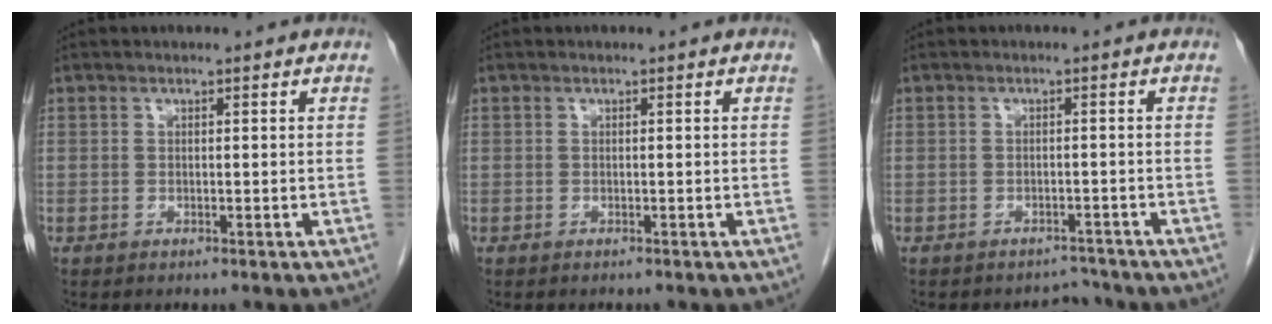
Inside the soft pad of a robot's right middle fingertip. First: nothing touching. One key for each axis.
{"total": 0.0}
{"total": 2.3, "fx": -2.1, "fy": 0.6, "fz": -0.7, "tx": 0.015, "ty": -0.001, "tz": -0.028}